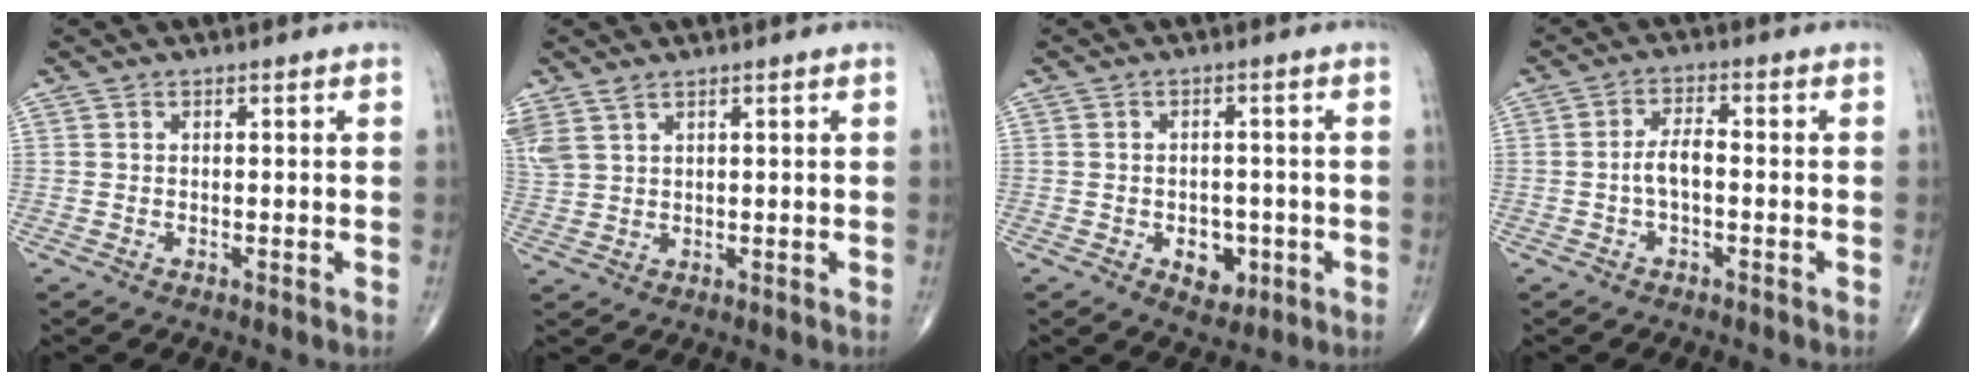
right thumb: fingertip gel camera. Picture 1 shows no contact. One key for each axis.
{"total": 5.0, "fx": 3.3, "fy": 2.3, "fz": 3.0, "tx": -0.081, "ty": 0.002, "tz": 0.081}
{"total": 5.3, "fx": -1.7, "fy": 3.7, "fz": 3.4, "tx": -0.021, "ty": 0.007, "tz": -0.017}
{"total": 3.8, "fx": -0.8, "fy": 1.6, "fz": 3.3, "tx": -0.063, "ty": 0.017, "tz": -0.018}